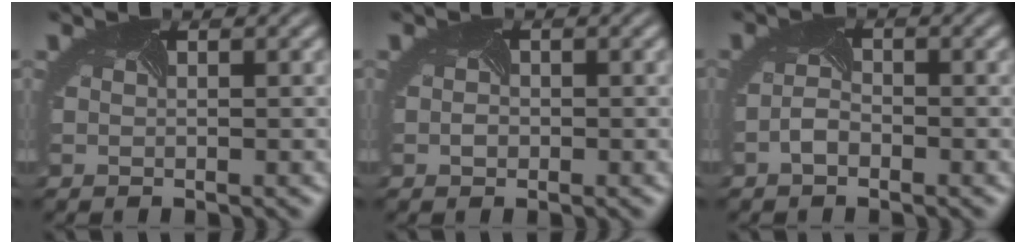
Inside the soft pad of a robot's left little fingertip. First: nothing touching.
{"total": 0.5, "force": [-0.5, 0.0, -0.2], "torque": [-0.009, -0.005, -0.003]}
{"total": 1.5, "force": [-1.3, 0.3, 0.5], "torque": [-0.025, -0.003, -0.021]}